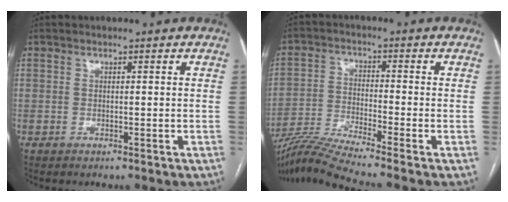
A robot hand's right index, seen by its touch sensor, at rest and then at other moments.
{"total": 9.7, "force": [-8.5, -2.3, 4.0], "torque": [-0.074, -0.021, -0.157]}